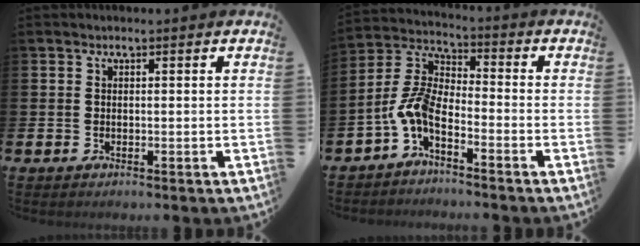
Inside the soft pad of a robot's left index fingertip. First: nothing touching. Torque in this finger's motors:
{"motor_torque": [1.11, 1.03, 0.13, 0.09]}